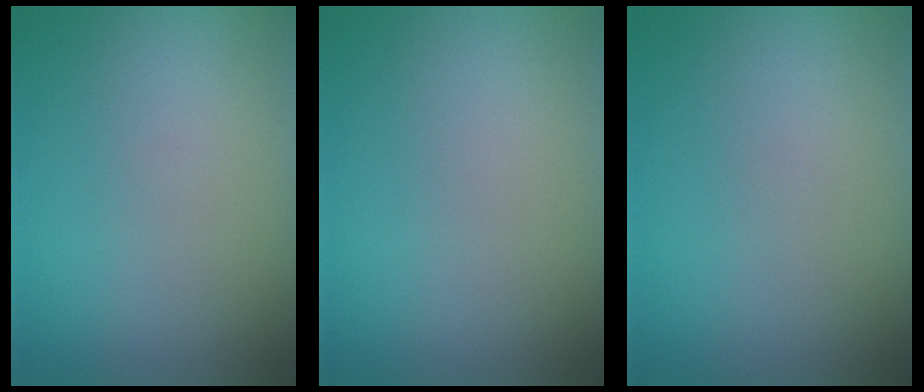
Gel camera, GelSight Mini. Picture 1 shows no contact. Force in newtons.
{"total": 0.0}
{"total": 0.0}